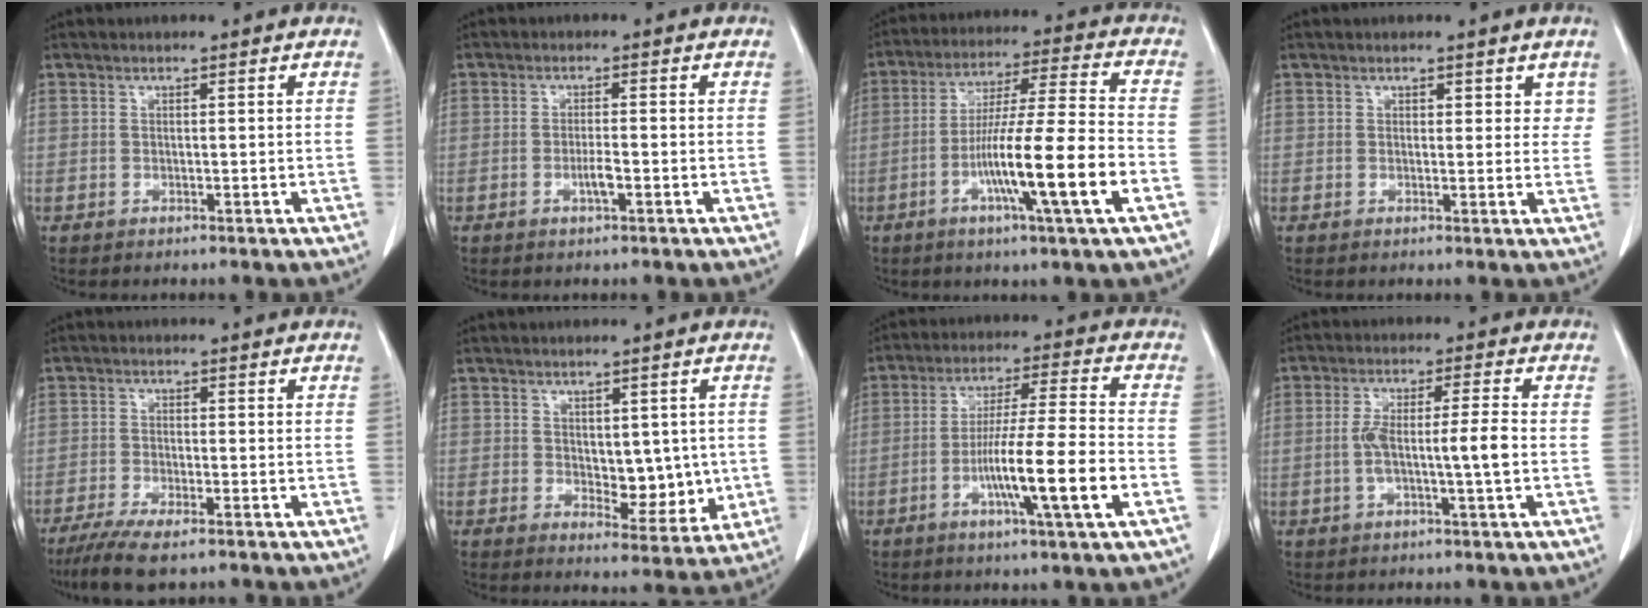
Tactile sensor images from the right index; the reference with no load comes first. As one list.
[{"total": 2.3, "force": [-0.8, 0.2, 2.1], "torque": [-0.042, -0.002, -0.015]}, {"total": 15.3, "force": [-5.2, -0.5, 14.4], "torque": [-0.256, -0.009, -0.093]}, {"total": 0.9, "force": [0.4, 0.6, 0.5], "torque": [-0.001, 0.001, 0.004]}, {"total": 7.8, "force": [-5.8, 1.4, 5.1], "torque": [-0.086, -0.019, -0.094]}, {"total": 6.5, "force": [0.2, 3.5, 5.5], "torque": [-0.064, -0.007, 0.016]}, {"total": 12.9, "force": [-4.3, -0.5, 12.2], "torque": [-0.216, -0.007, -0.079]}, {"total": 6.5, "force": [-1.1, 0.0, 6.4], "torque": [-0.128, 0.011, -0.017]}]